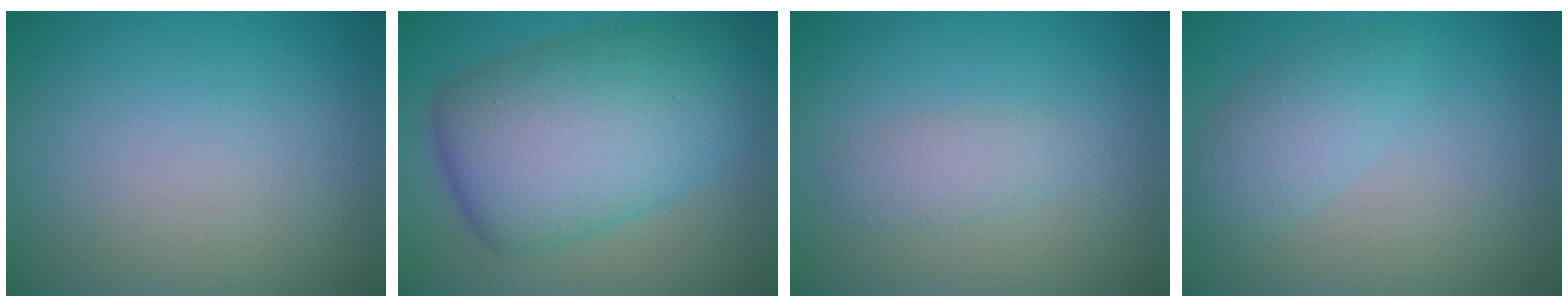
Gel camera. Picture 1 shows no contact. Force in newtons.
{"total": 10.9, "press": 10.9, "slide": 0.1}
{"total": 1.6, "press": 1.6, "slide": 0.1}
{"total": 2.5, "press": 2.5, "slide": 0.1}